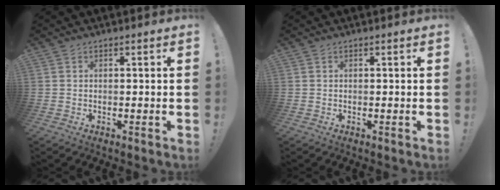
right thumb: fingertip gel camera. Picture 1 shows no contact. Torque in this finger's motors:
{"motor_torque": [0.00, 0.00, 0.00, 0.00, 0.00]}